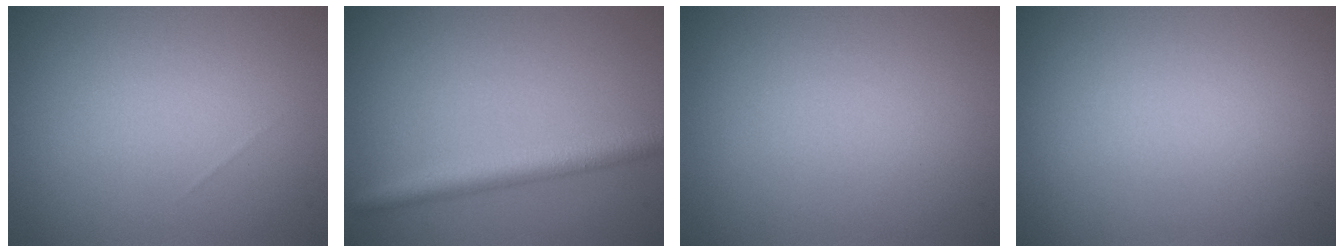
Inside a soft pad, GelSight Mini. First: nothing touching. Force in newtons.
{"total": 3.8, "press": 3.8, "slide": 0.1}
{"total": 0.0}
{"total": 0.0}